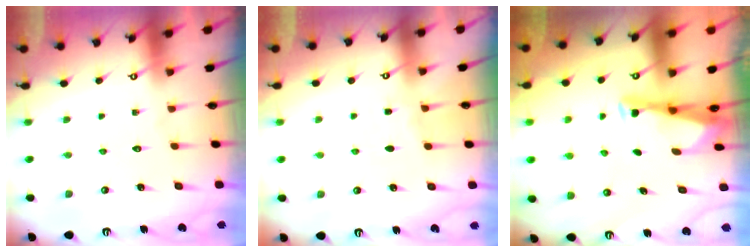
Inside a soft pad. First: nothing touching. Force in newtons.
{"total": 2.9, "press": 2.9, "slide": 0.4}
{"total": 2.9, "press": 2.9, "slide": 0.4}